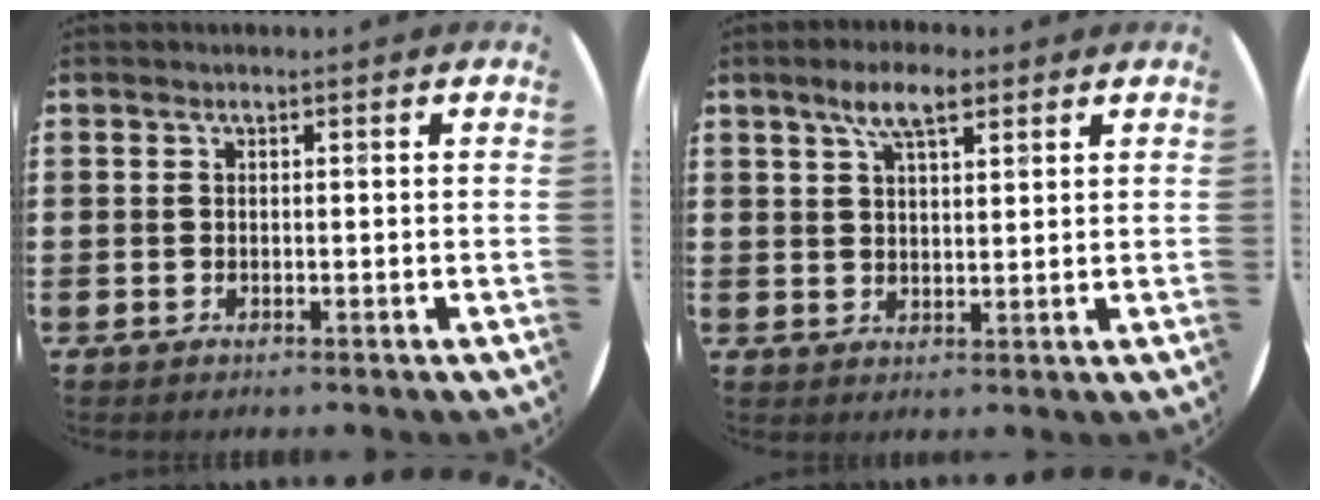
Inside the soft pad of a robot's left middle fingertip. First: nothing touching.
{"total": 5.7, "force": [3.7, 1.9, 3.9], "torque": [-0.076, 0.005, 0.063]}